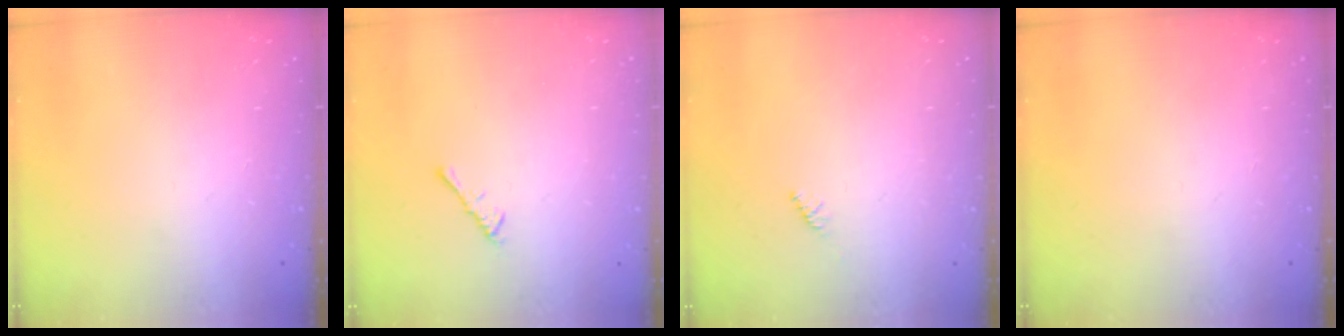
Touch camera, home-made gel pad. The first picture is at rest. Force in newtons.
{"total": 2.2, "press": 2.1, "slide": 0.5}
{"total": 1.6, "press": 1.5, "slide": 0.4}
{"total": 0.0}